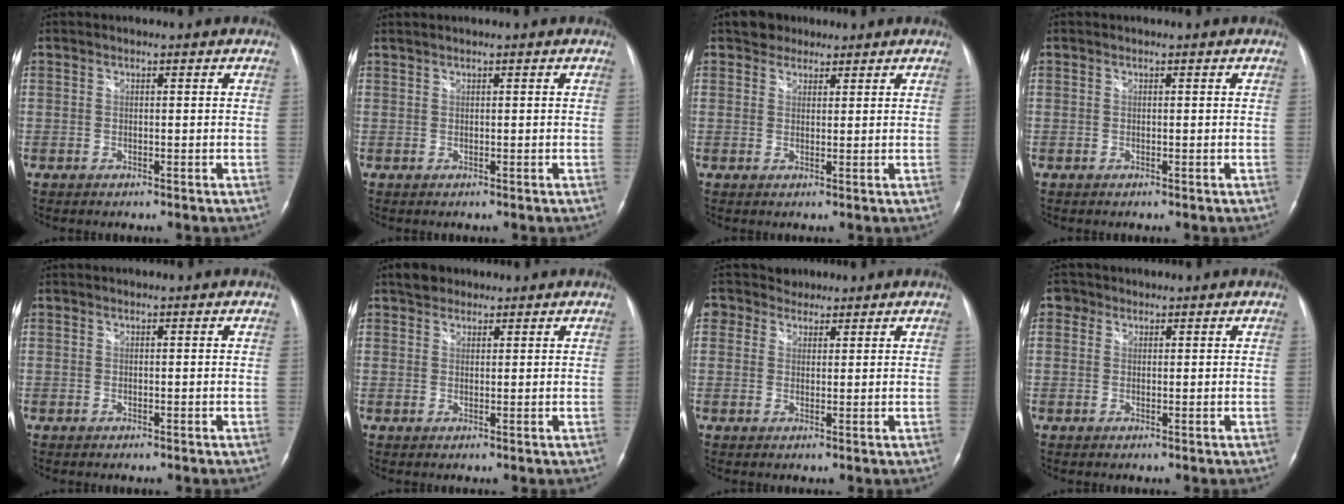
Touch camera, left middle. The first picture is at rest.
{"total": 0.8, "force": [0.7, -0.1, 0.4], "torque": [-0.013, 0.014, 0.019]}
{"total": 2.8, "force": [2.1, 1.8, 0.2], "torque": [-0.004, 0.013, 0.033]}
{"total": 0.0}
{"total": 0.0}
{"total": 2.6, "force": [2.0, 1.7, 0.5], "torque": [-0.012, 0.014, 0.033]}
{"total": 3.8, "force": [2.6, 2.8, 0.0], "torque": [-0.004, 0.024, 0.043]}
{"total": 1.8, "force": [0.9, 1.6, 0.3], "torque": [0.001, 0.006, 0.010]}